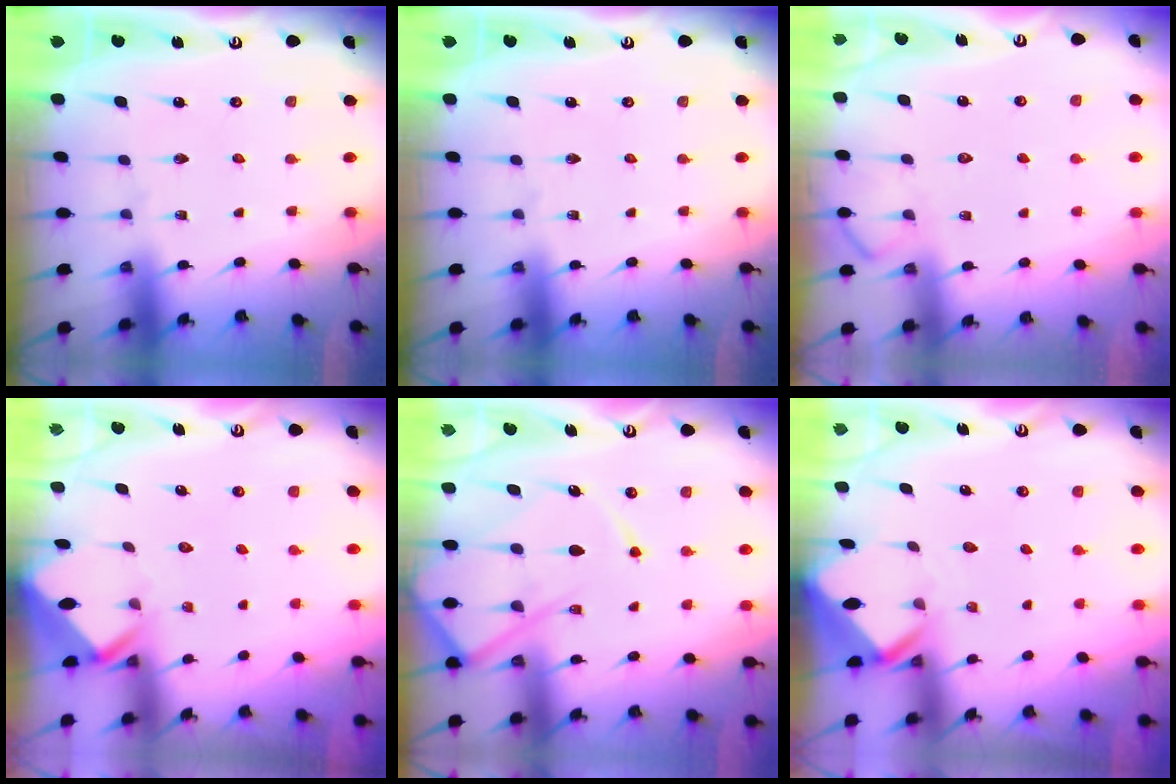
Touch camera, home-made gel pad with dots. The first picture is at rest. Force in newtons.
{"total": 0.0}
{"total": 6.1, "press": 6.1, "slide": 0.7}
{"total": 2.6, "press": 2.6, "slide": 0.1}
{"total": 14.2, "press": 14.1, "slide": 1.4}
{"total": 2.9, "press": 2.9, "slide": 0.2}